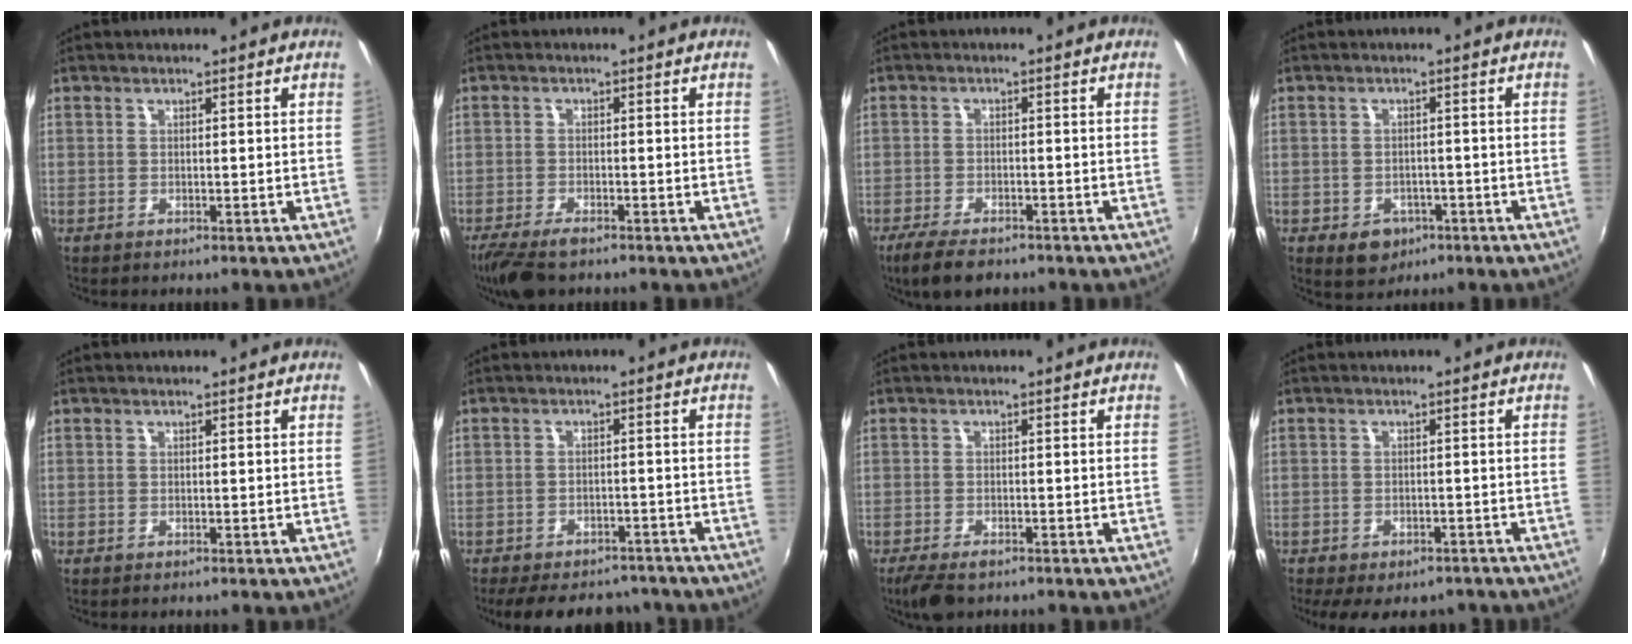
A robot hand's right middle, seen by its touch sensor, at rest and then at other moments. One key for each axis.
{"total": 7.4, "fx": -5.7, "fy": 2.1, "fz": 4.2, "tx": -0.104, "ty": -0.027, "tz": -0.105}
{"total": 7.0, "fx": -5.5, "fy": 2.2, "fz": 3.8, "tx": -0.097, "ty": -0.020, "tz": -0.096}
{"total": 5.1, "fx": -2.5, "fy": 4.0, "fz": 1.9, "tx": -0.046, "ty": -0.002, "tz": -0.026}
{"total": 0.0}
{"total": 13.3, "fx": -10.8, "fy": 5.9, "fz": 4.9, "tx": -0.114, "ty": 0.007, "tz": -0.140}
{"total": 5.0, "fx": -3.6, "fy": 1.6, "fz": 2.9, "tx": -0.073, "ty": -0.020, "tz": -0.065}
{"total": 7.9, "fx": -5.8, "fy": 3.9, "fz": 3.6, "tx": -0.080, "ty": -0.014, "tz": -0.076}